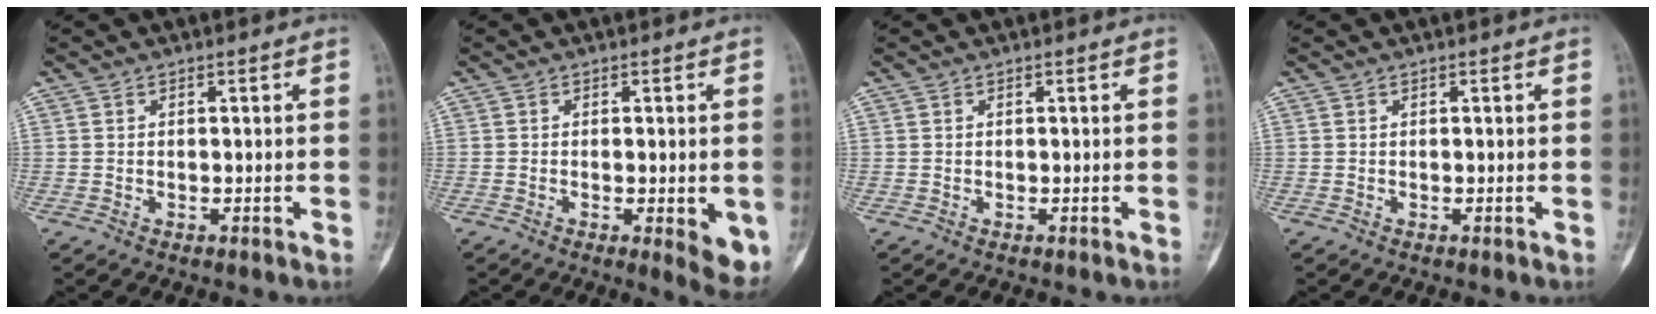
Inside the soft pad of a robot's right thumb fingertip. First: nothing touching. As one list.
[{"total": 6.3, "force": [-1.5, 2.1, 5.7], "torque": [-0.061, -0.014, -0.017]}, {"total": 0.0}, {"total": 0.0}]